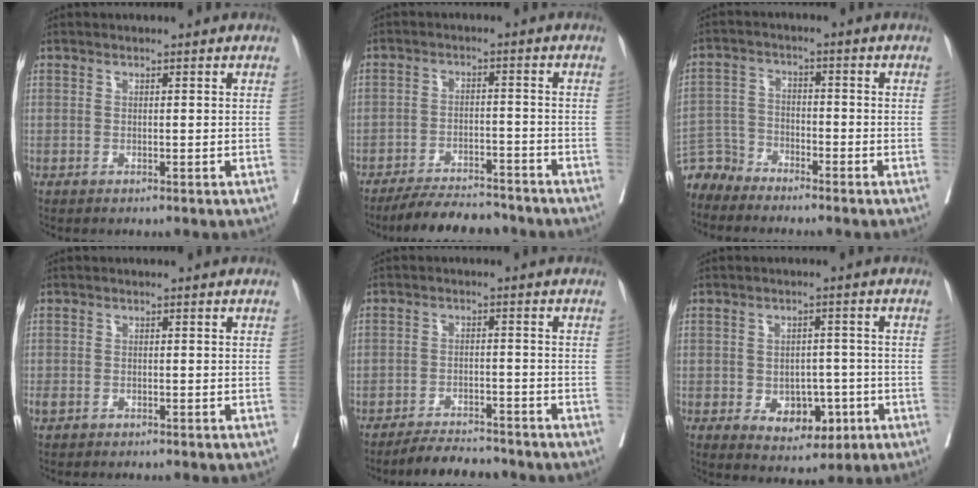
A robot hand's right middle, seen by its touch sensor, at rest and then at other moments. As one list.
[{"total": 8.7, "force": [-7.9, 2.6, 2.5], "torque": [-0.029, 0.003, -0.124]}, {"total": 4.8, "force": [-4.5, 1.2, -0.8], "torque": [0.019, 0.004, -0.094]}, {"total": 1.4, "force": [-1.0, 0.7, 0.7], "torque": [-0.018, -0.001, -0.017]}, {"total": 5.2, "force": [-4.9, 1.6, 0.8], "torque": [-0.010, -0.005, -0.080]}, {"total": 6.9, "force": [-2.2, 4.4, 4.8], "torque": [-0.055, 0.005, -0.019]}]